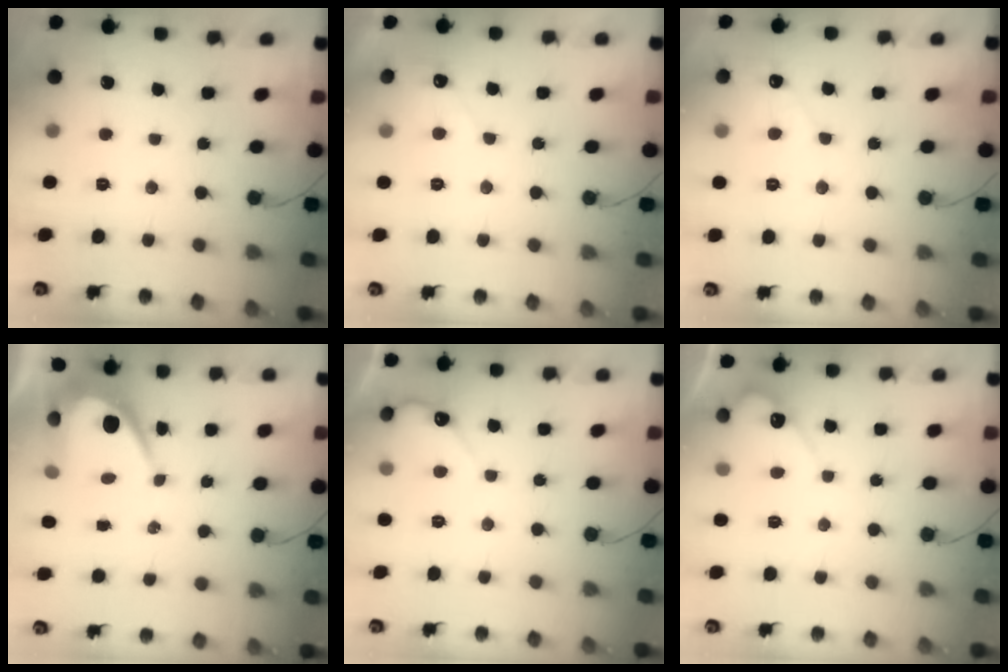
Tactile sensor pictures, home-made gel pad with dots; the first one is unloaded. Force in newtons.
{"total": 2.8, "press": 2.8, "slide": 0.2}
{"total": 2.5, "press": 2.5, "slide": 0.1}
{"total": 8.0, "press": 7.9, "slide": 0.7}
{"total": 4.5, "press": 4.4, "slide": 0.4}
{"total": 6.3, "press": 6.3, "slide": 0.3}